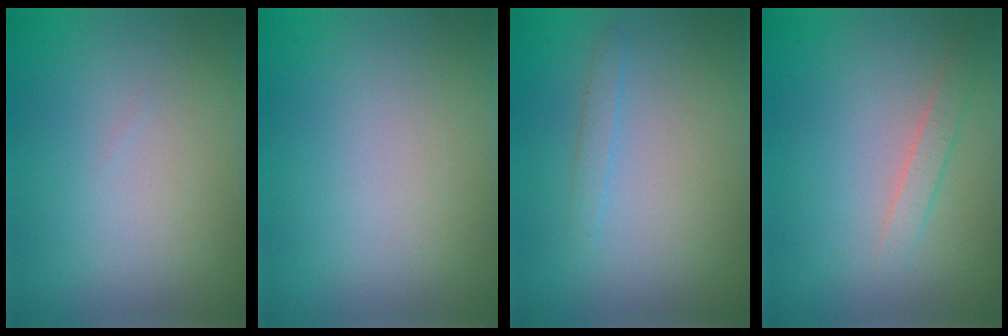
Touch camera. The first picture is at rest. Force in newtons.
{"total": 0.0}
{"total": 1.0, "press": 1.0, "slide": 0.0}
{"total": 1.5, "press": 1.5, "slide": 0.1}